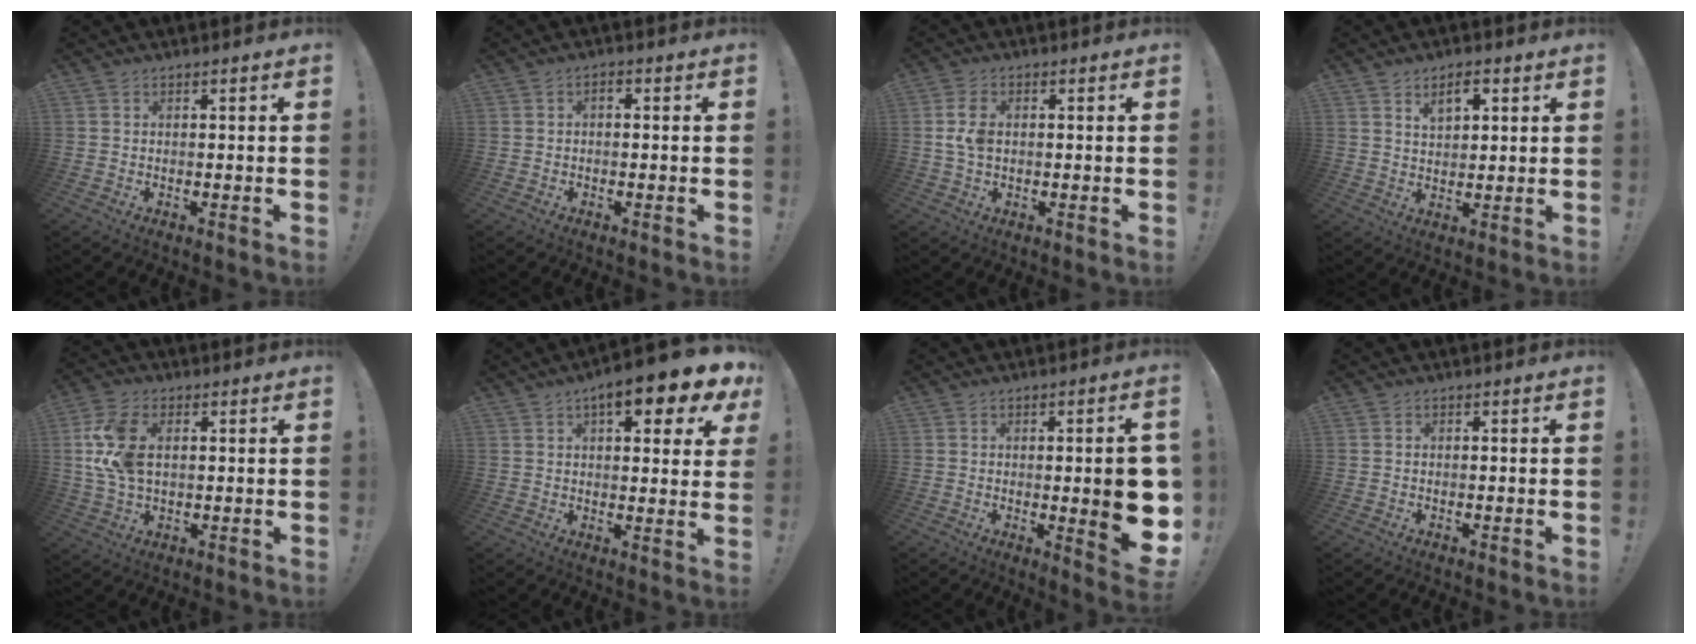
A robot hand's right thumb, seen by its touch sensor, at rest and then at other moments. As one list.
[{"total": 1.2, "force": [-0.6, 0.6, 0.9], "torque": [-0.019, 0.008, -0.009]}, {"total": 5.3, "force": [0.4, 3.4, 4.1], "torque": [-0.083, 0.006, 0.007]}, {"total": 6.0, "force": [3.2, 3.2, 4.0], "torque": [-0.054, -0.009, 0.052]}, {"total": 11.9, "force": [1.9, 7.6, 9.0], "torque": [-0.177, 0.000, 0.038]}, {"total": 11.6, "force": [6.2, 3.4, 9.1], "torque": [-0.117, -0.034, 0.095]}, {"total": 11.4, "force": [-0.5, 2.2, 11.2], "torque": [-0.138, -0.014, -0.006]}, {"total": 0.0}]